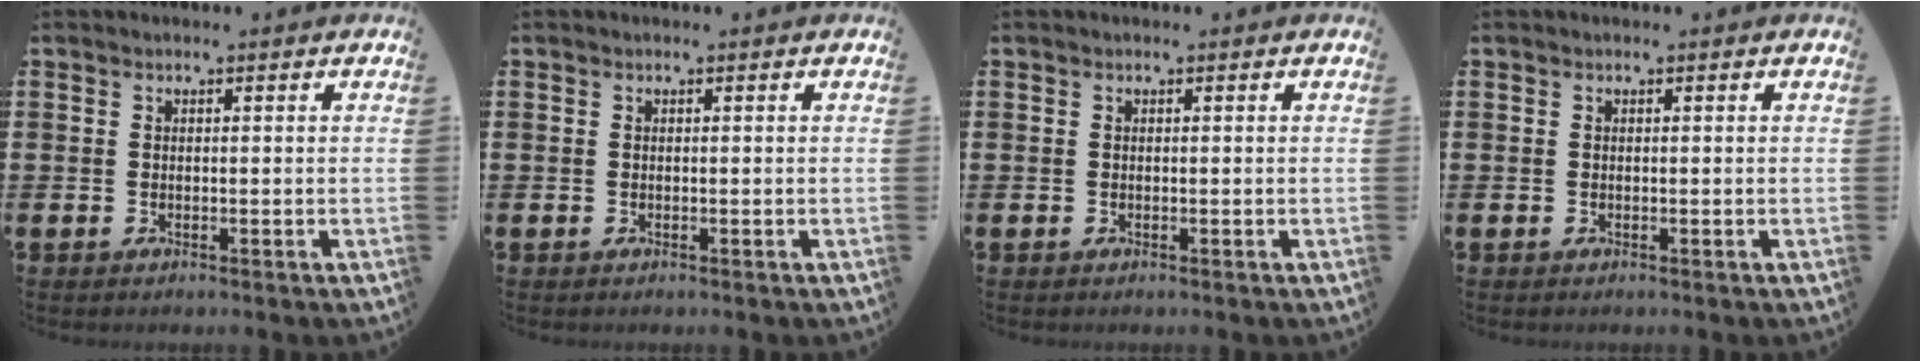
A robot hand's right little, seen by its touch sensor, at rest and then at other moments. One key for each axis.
{"total": 0.0}
{"total": 0.0}
{"total": 0.0}